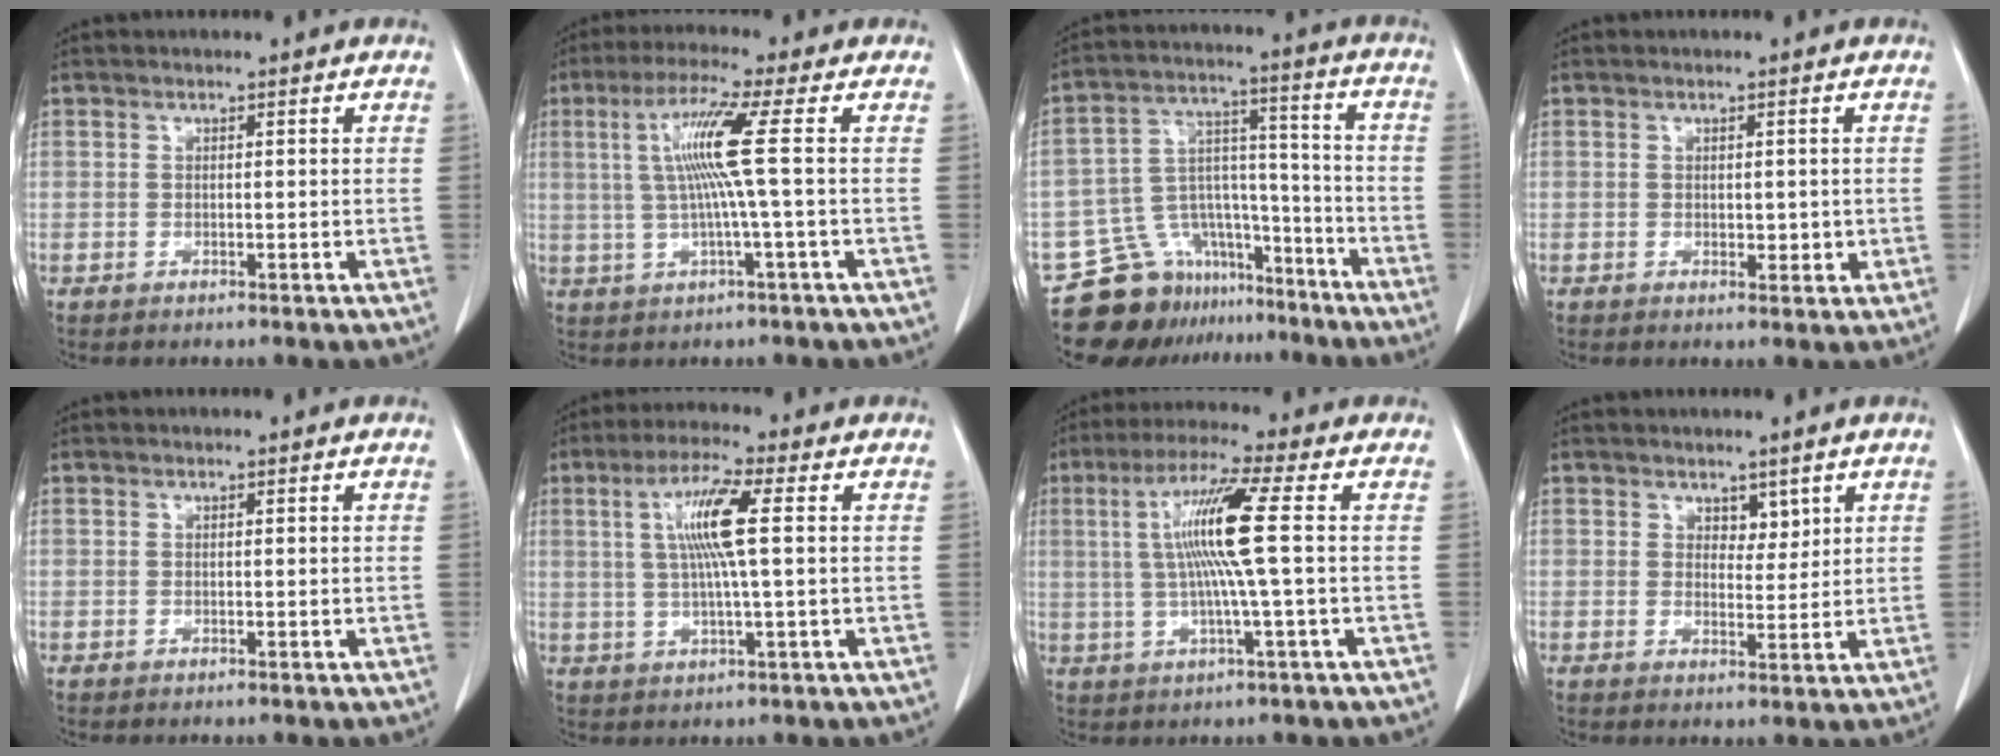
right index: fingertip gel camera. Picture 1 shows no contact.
{"total": 8.2, "force": [1.0, -1.6, 7.9], "torque": [-0.159, 0.010, 0.025]}
{"total": 13.8, "force": [-11.2, 7.6, 2.7], "torque": [-0.037, 0.070, -0.182]}
{"total": 2.1, "force": [-0.1, 1.2, 1.7], "torque": [-0.021, -0.003, 0.004]}
{"total": 0.0}
{"total": 8.3, "force": [1.6, 0.1, 8.1], "torque": [-0.156, 0.005, 0.030]}
{"total": 10.3, "force": [1.1, -1.3, 10.1], "torque": [-0.197, 0.007, 0.020]}
{"total": 2.7, "force": [1.7, 1.6, 1.4], "torque": [-0.015, -0.003, 0.031]}